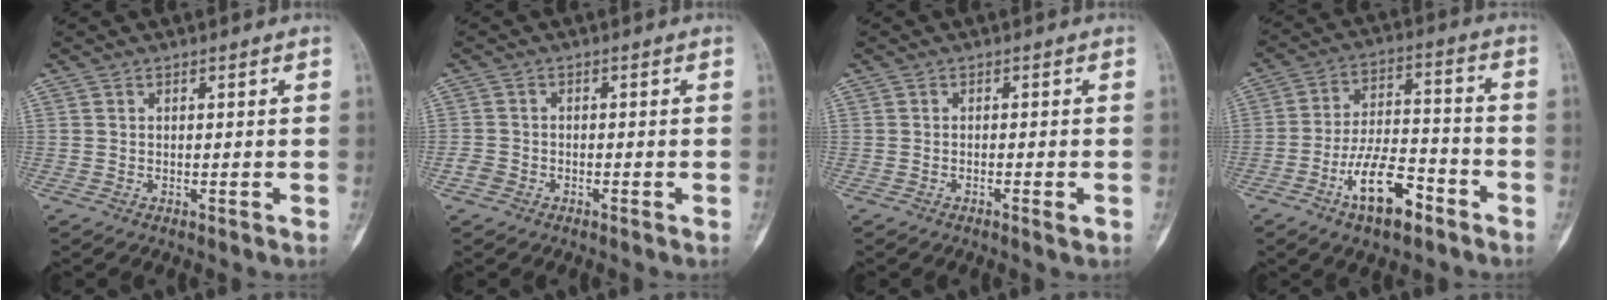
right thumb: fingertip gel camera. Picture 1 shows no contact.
{"total": 2.0, "force": [-1.1, 1.5, 0.6], "torque": [-0.006, 0.008, -0.026]}
{"total": 1.4, "force": [-0.7, 0.3, 1.2], "torque": [-0.022, 0.000, -0.014]}
{"total": 12.8, "force": [-6.8, 5.5, 9.4], "torque": [-0.152, 0.046, -0.118]}